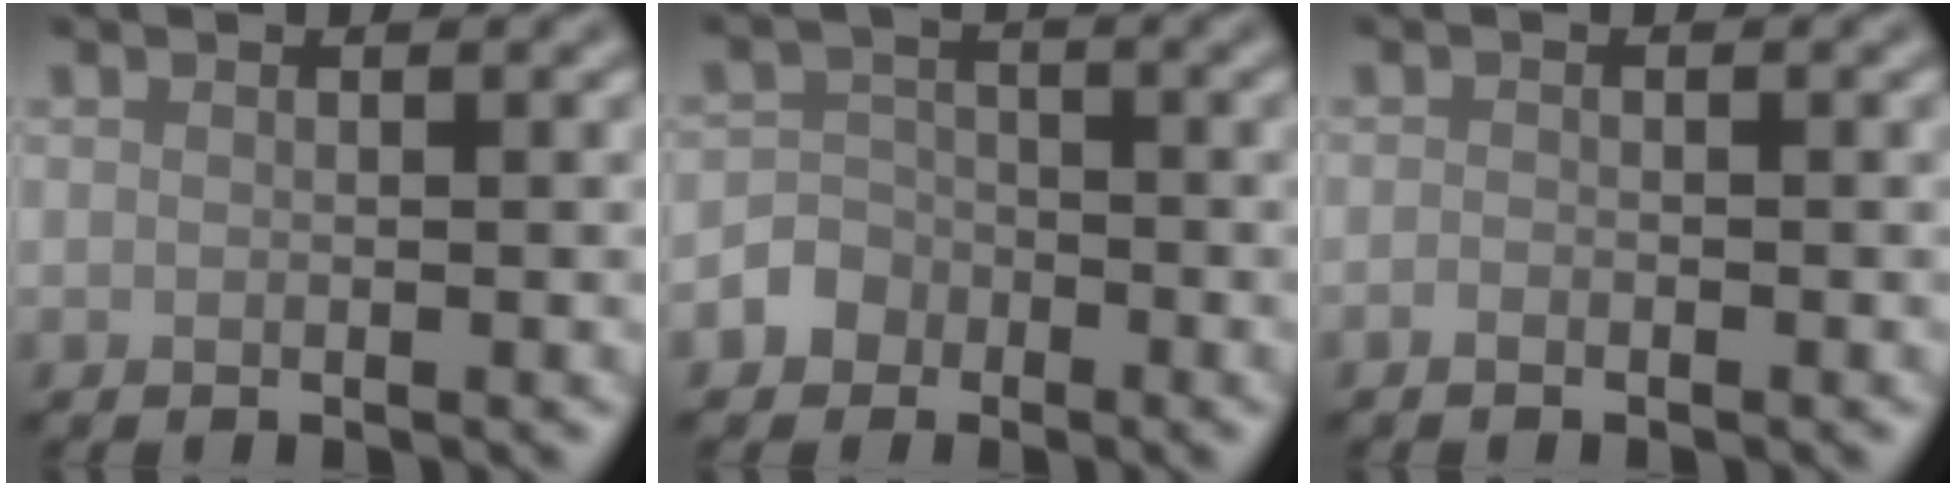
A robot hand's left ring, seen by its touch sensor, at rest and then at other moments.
{"total": 3.0, "force": [-1.6, 2.5, 0.3], "torque": [0.018, 0.008, -0.045]}
{"total": 0.7, "force": [-0.5, 0.3, 0.3], "torque": [-0.005, 0.000, -0.011]}